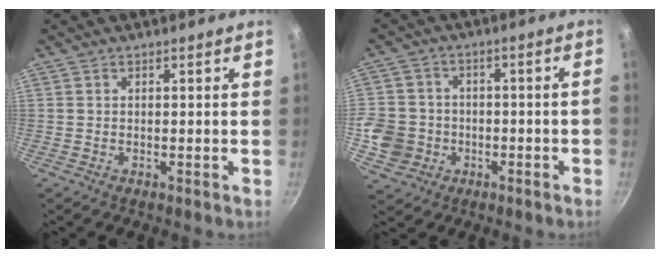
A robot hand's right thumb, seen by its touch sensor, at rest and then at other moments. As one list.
[{"total": 9.5, "force": [-3.1, 8.3, 3.4], "torque": [-0.052, 0.036, -0.056]}]